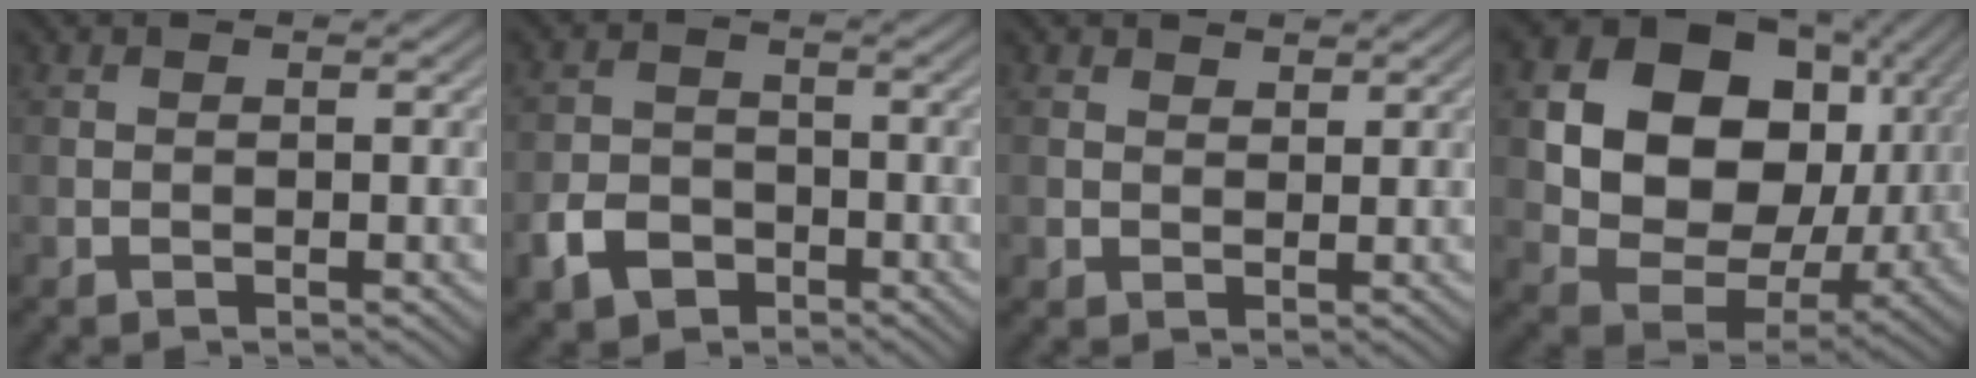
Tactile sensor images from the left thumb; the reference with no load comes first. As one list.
[{"total": 4.7, "force": [-2.7, 3.3, 2.1], "torque": [-0.047, -0.005, -0.057]}, {"total": 2.0, "force": [1.3, 1.4, 0.5], "torque": [-0.013, -0.003, 0.027]}, {"total": 17.3, "force": [4.7, 13.3, 10.0], "torque": [-0.224, 0.017, 0.116]}]